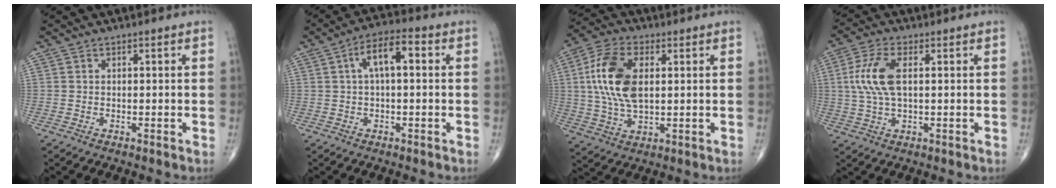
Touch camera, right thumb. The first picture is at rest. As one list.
[{"total": 7.4, "force": [1.4, 3.0, 6.6], "torque": [-0.111, 0.027, 0.016]}, {"total": 13.7, "force": [2.2, 7.3, 11.4], "torque": [-0.231, 0.004, 0.039]}, {"total": 8.6, "force": [1.2, 3.8, 7.5], "torque": [-0.176, 0.007, 0.025]}]